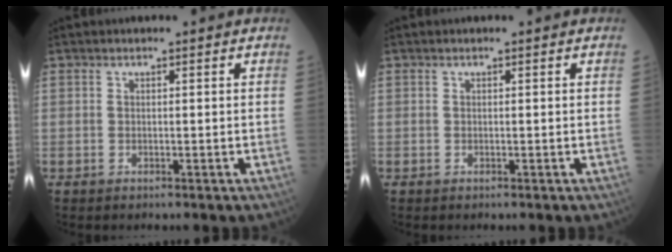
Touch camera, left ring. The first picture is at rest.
{"total": 0.0}